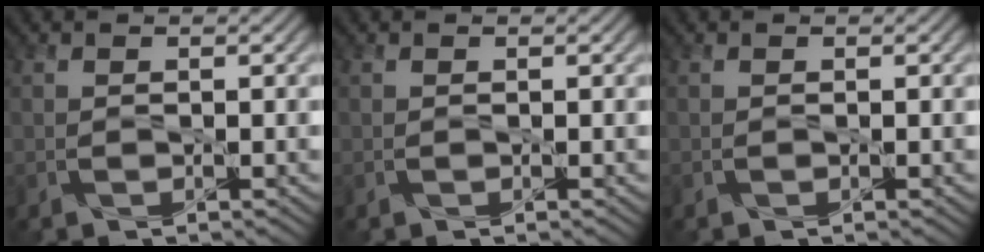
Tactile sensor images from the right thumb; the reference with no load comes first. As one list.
[{"total": 0.0}, {"total": 0.0}]